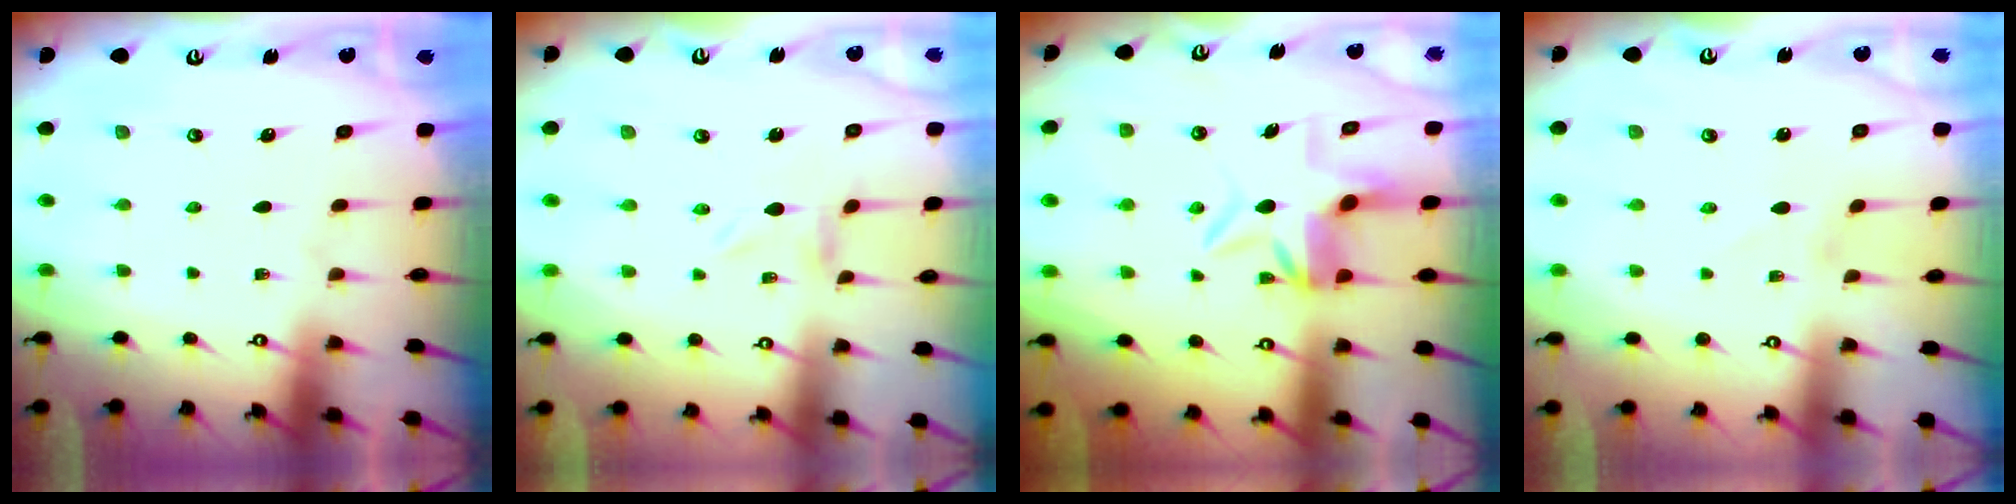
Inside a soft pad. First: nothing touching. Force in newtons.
{"total": 0.0}
{"total": 6.7, "press": 6.7, "slide": 0.5}
{"total": 1.2, "press": 1.2, "slide": 0.1}